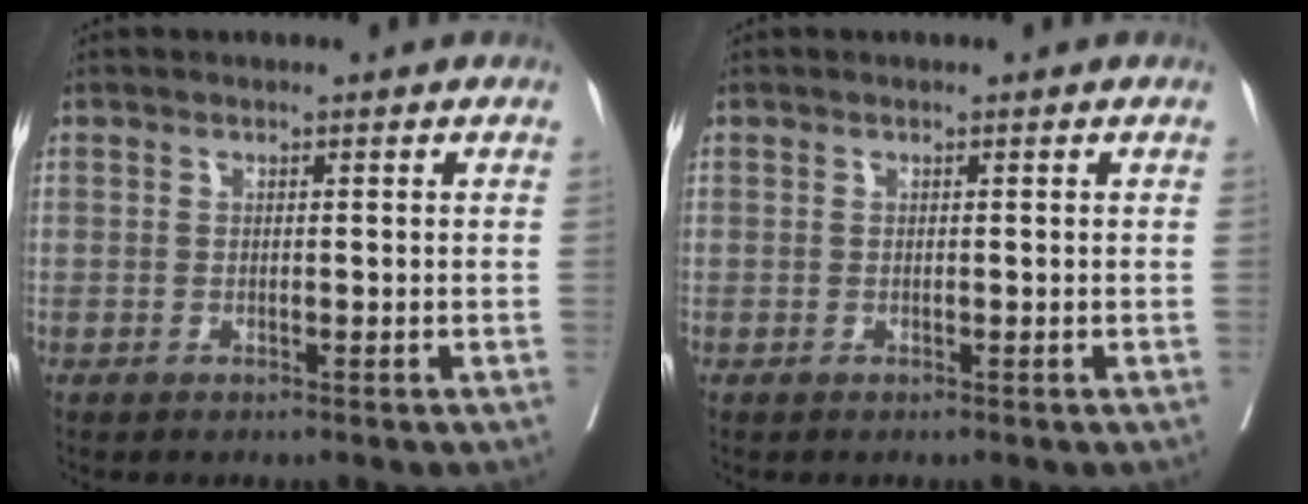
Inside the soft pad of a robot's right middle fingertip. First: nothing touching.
{"total": 0.0}